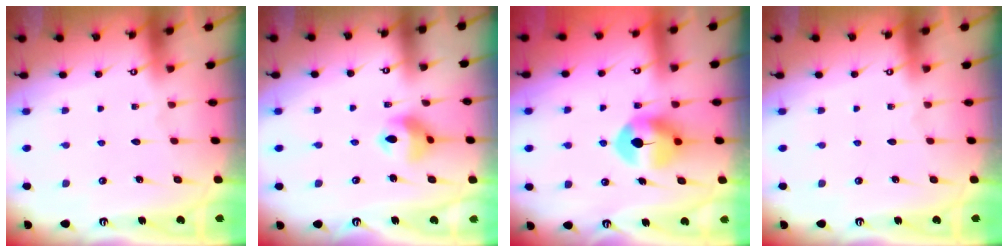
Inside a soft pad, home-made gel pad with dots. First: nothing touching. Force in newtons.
{"total": 10.5, "press": 10.1, "slide": 2.7}
{"total": 9.1, "press": 9.1, "slide": 0.9}
{"total": 0.0}